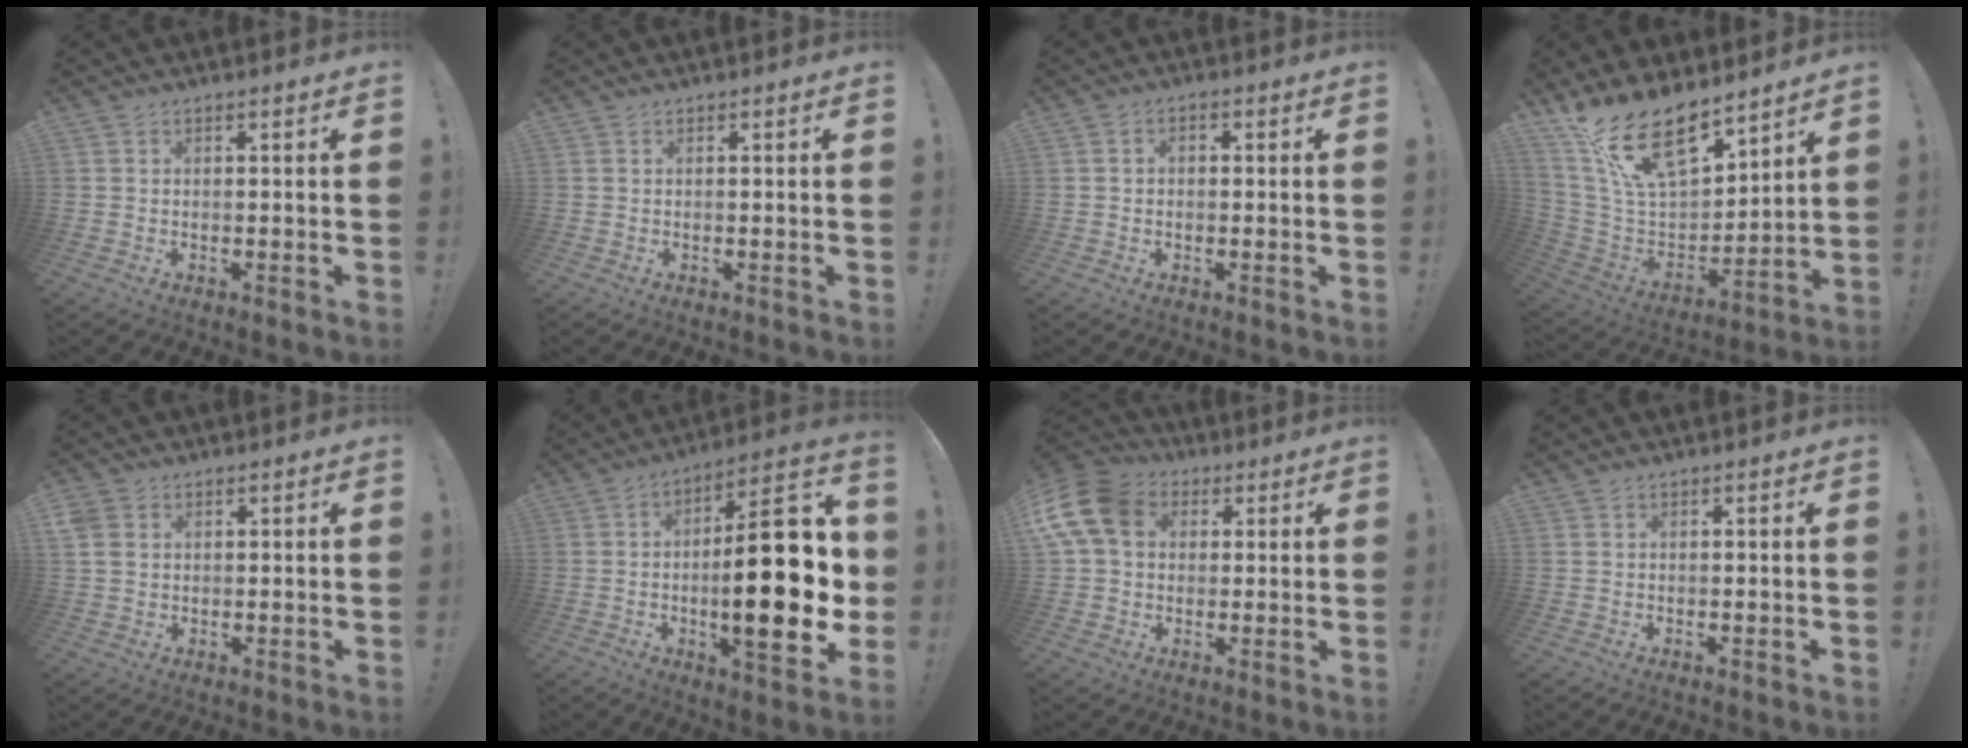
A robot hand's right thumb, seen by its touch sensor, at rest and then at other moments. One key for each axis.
{"total": 0.0}
{"total": 1.8, "fx": -1.0, "fy": 1.1, "fz": 1.1, "tx": -0.020, "ty": 0.010, "tz": -0.018}
{"total": 20.1, "fx": 15.1, "fy": 7.7, "fz": 10.8, "tx": -0.201, "ty": -0.108, "tz": 0.280}
{"total": 4.4, "fx": 1.7, "fy": 3.4, "fz": 2.1, "tx": -0.039, "ty": 0.004, "tz": 0.038}
{"total": 27.0, "fx": -2.5, "fy": 8.5, "fz": 25.5, "tx": -0.395, "ty": 0.008, "tz": -0.039}
{"total": 14.5, "fx": 3.5, "fy": 10.9, "fz": 8.9, "tx": -0.185, "ty": 0.001, "tz": 0.069}
{"total": 0.0}